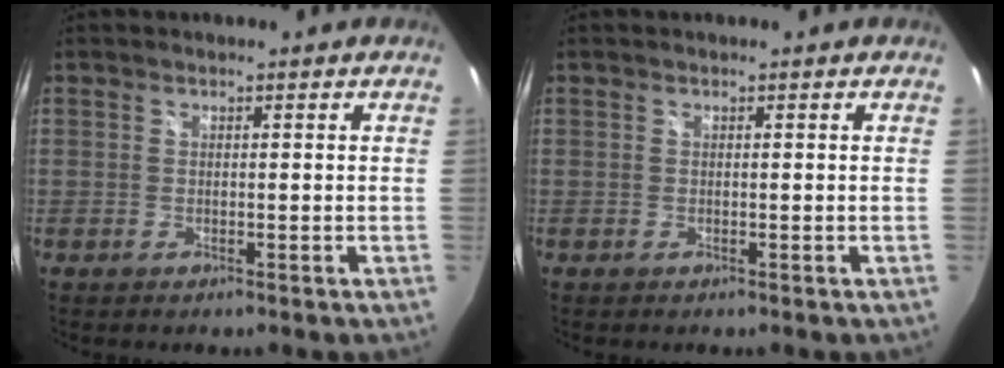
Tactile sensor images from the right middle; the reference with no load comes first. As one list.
[{"total": 0.0}]